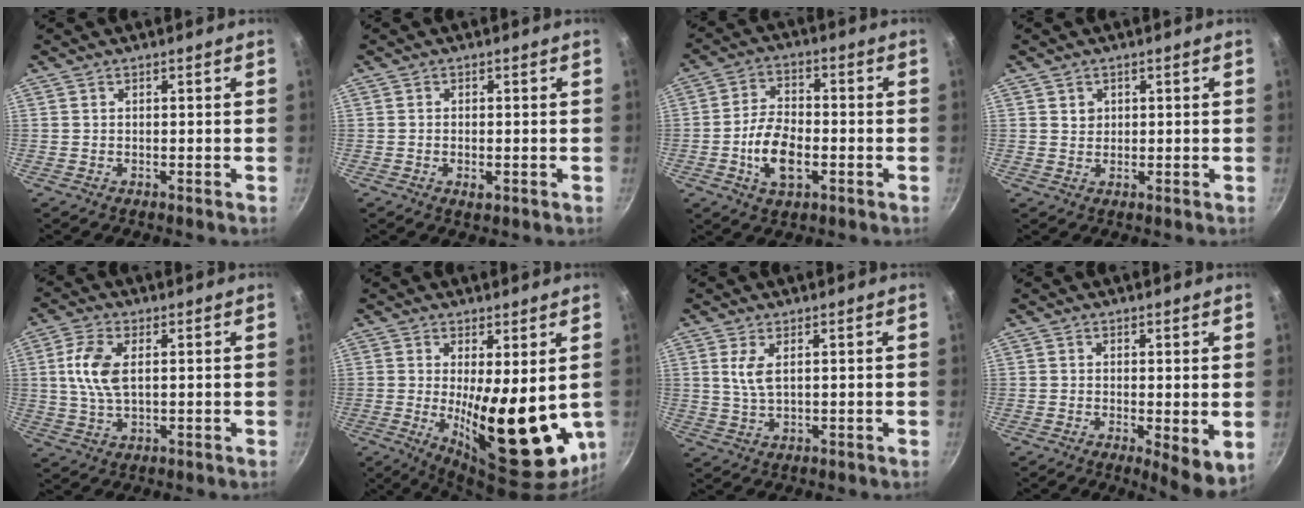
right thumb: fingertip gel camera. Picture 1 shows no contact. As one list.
[{"total": 1.9, "force": [-0.5, 1.0, 1.6], "torque": [-0.030, -0.001, -0.009]}, {"total": 9.7, "force": [-2.7, 5.4, 7.6], "torque": [-0.134, 0.020, -0.054]}, {"total": 1.9, "force": [0.7, 1.7, 0.6], "torque": [-0.001, 0.001, 0.012]}, {"total": 8.0, "force": [1.5, 4.1, 6.8], "torque": [-0.137, 0.005, 0.028]}, {"total": 18.2, "force": [-0.4, 6.2, 17.0], "torque": [-0.229, -0.034, 0.012]}, {"total": 4.0, "force": [1.2, 1.6, 3.4], "torque": [-0.072, -0.009, 0.027]}, {"total": 6.3, "force": [-0.5, 2.1, 6.0], "torque": [-0.075, -0.017, -0.004]}]